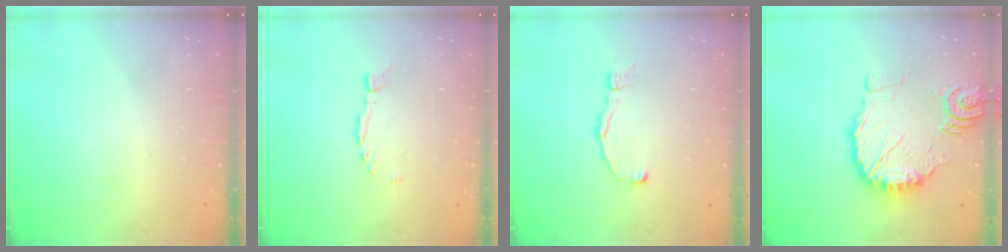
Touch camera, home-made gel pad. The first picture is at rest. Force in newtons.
{"total": 1.1, "press": 1.1, "slide": 0.3}
{"total": 2.6, "press": 2.6, "slide": 0.2}
{"total": 14.6, "press": 14.5, "slide": 1.9}